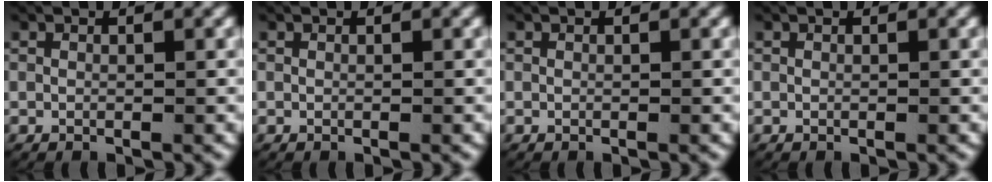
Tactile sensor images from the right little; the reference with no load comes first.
{"total": 0.0}
{"total": 0.0}
{"total": 0.0}